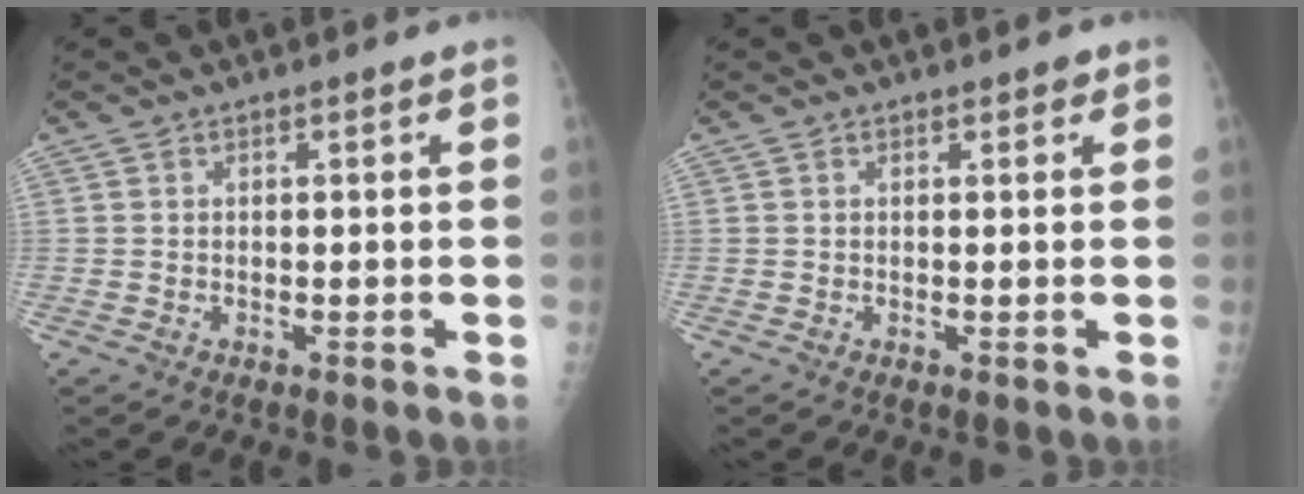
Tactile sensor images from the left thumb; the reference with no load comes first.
{"total": 0.8, "force": [0.5, 0.4, 0.5], "torque": [0.001, -0.001, 0.004]}